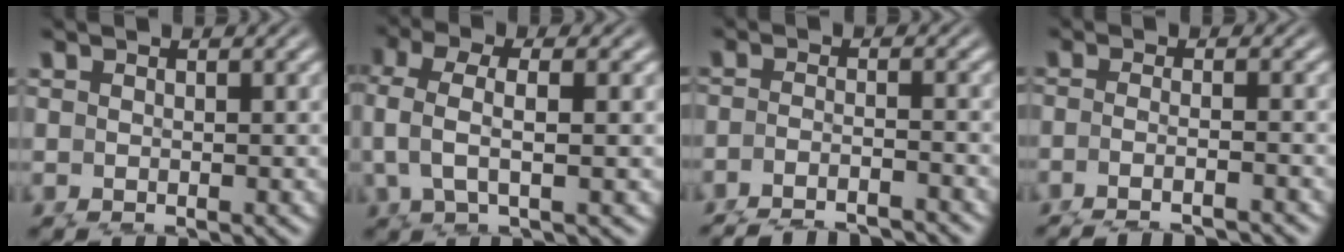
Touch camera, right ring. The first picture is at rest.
{"total": 4.4, "force": [2.4, 1.8, 3.2], "torque": [-0.075, 0.006, 0.039]}
{"total": 3.5, "force": [-3.2, 1.0, 1.1], "torque": [-0.030, -0.019, -0.040]}
{"total": 2.6, "force": [-2.0, 0.7, 1.5], "torque": [-0.051, -0.020, -0.019]}